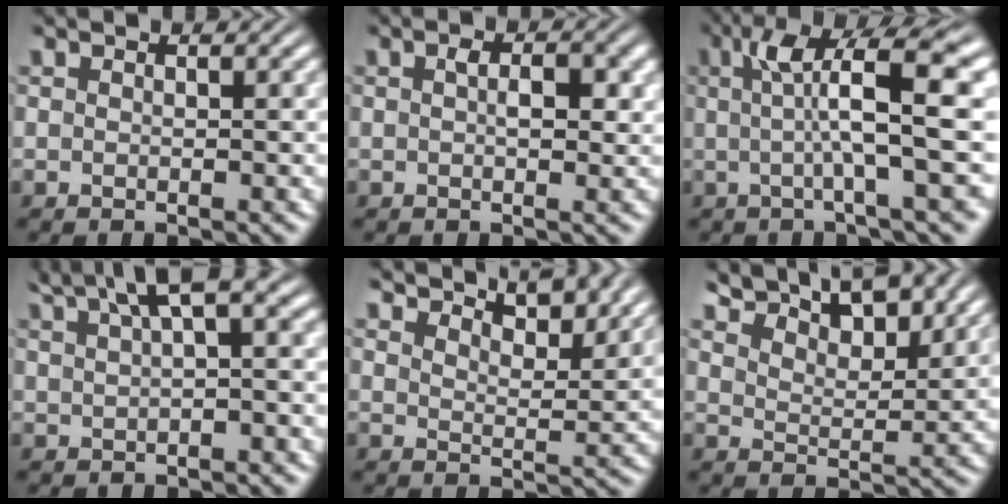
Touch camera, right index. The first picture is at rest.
{"total": 2.5, "force": [0.3, 0.9, 2.3], "torque": [-0.024, 0.002, -0.001]}
{"total": 9.0, "force": [1.9, 2.0, 8.6], "torque": [-0.116, 0.020, 0.023]}
{"total": 6.7, "force": [3.8, 2.1, 5.1], "torque": [-0.072, 0.023, 0.063]}
{"total": 5.6, "force": [5.1, 0.8, 2.3], "torque": [-0.029, -0.002, 0.082]}
{"total": 7.7, "force": [6.3, 2.5, 3.6], "torque": [-0.061, 0.008, 0.100]}